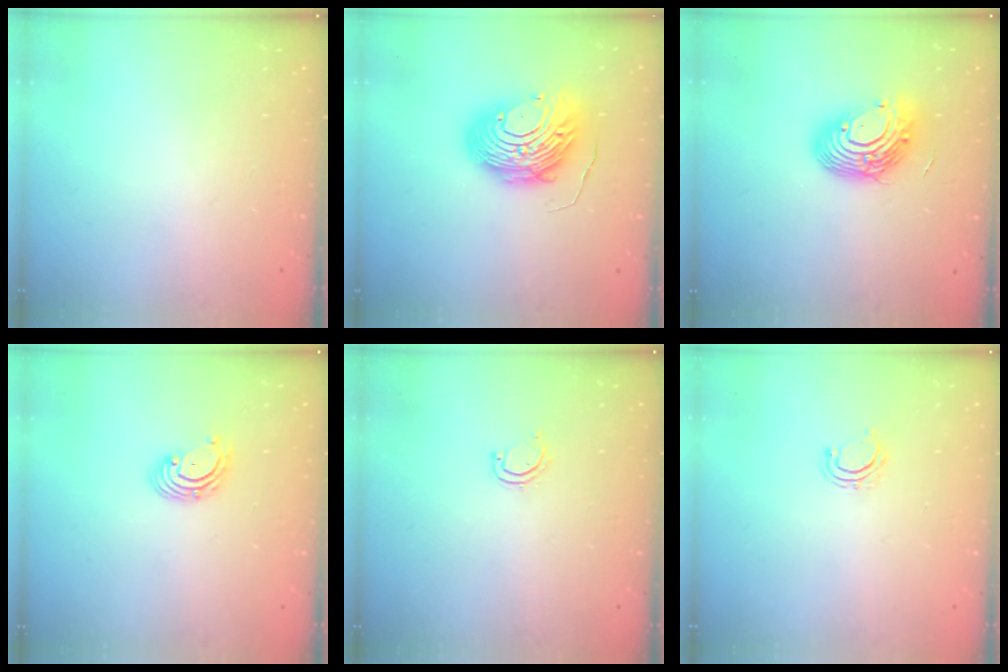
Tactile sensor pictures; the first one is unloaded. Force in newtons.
{"total": 13.5, "press": 13.4, "slide": 1.0}
{"total": 12.4, "press": 12.3, "slide": 1.8}
{"total": 2.7, "press": 2.7, "slide": 0.1}
{"total": 4.3, "press": 4.3, "slide": 0.4}
{"total": 5.0, "press": 4.8, "slide": 1.2}